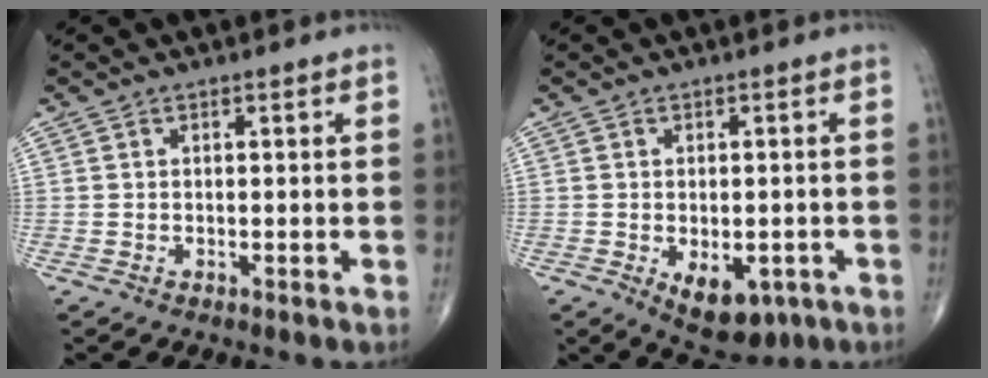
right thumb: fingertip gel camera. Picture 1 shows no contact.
{"total": 8.6, "force": [-3.1, 5.0, 6.3], "torque": [-0.075, 0.002, -0.032]}